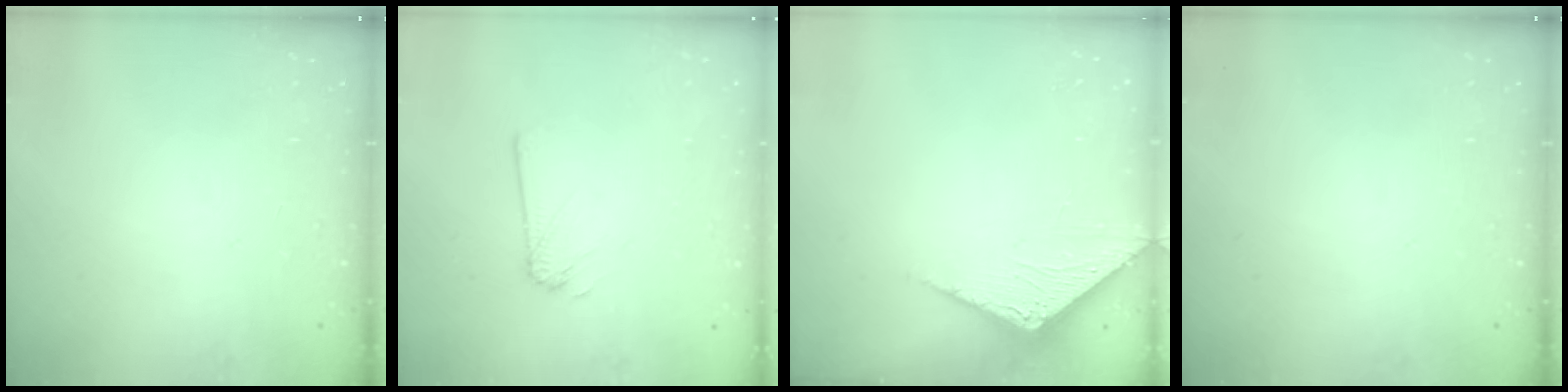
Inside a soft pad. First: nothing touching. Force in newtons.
{"total": 1.6, "press": 1.6, "slide": 0.0}
{"total": 3.3, "press": 3.3, "slide": 0.3}
{"total": 0.0}